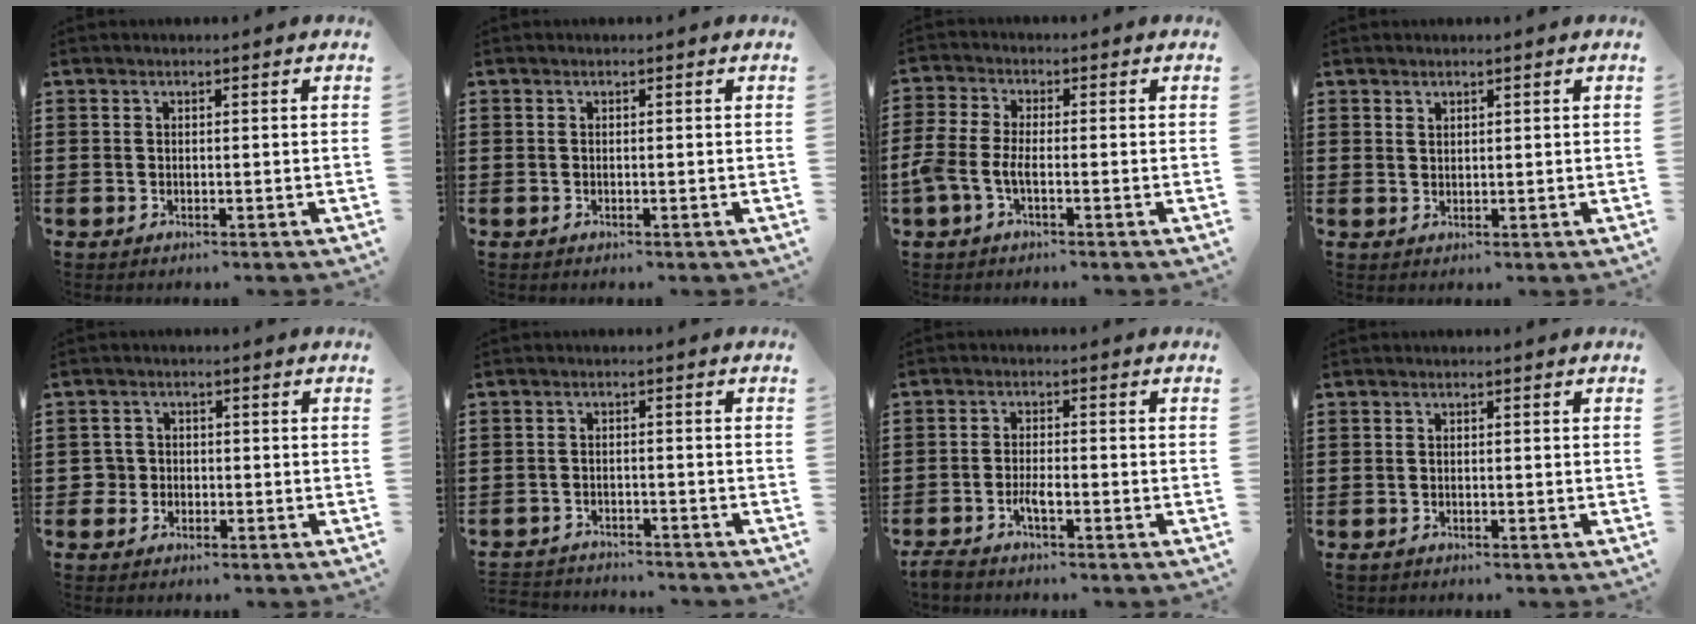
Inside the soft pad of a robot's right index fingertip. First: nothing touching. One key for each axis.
{"total": 0.0}
{"total": 3.9, "fx": -1.7, "fy": 1.4, "fz": 3.2, "tx": -0.090, "ty": -0.008, "tz": -0.041}
{"total": 1.2, "fx": 1.0, "fy": 0.6, "fz": 0.1, "tx": -0.004, "ty": 0.002, "tz": 0.020}
{"total": 2.4, "fx": -0.9, "fy": 2.2, "fz": 0.5, "tx": -0.025, "ty": 0.001, "tz": -0.025}
{"total": 2.5, "fx": -2.5, "fy": 0.2, "fz": -0.2, "tx": -0.006, "ty": -0.001, "tz": -0.056}
{"total": 2.8, "fx": -1.9, "fy": 0.6, "fz": 2.0, "tx": -0.048, "ty": -0.001, "tz": -0.039}
{"total": 0.6, "fx": -0.5, "fy": 0.3, "fz": 0.2, "tx": -0.005, "ty": 0.000, "tz": -0.010}